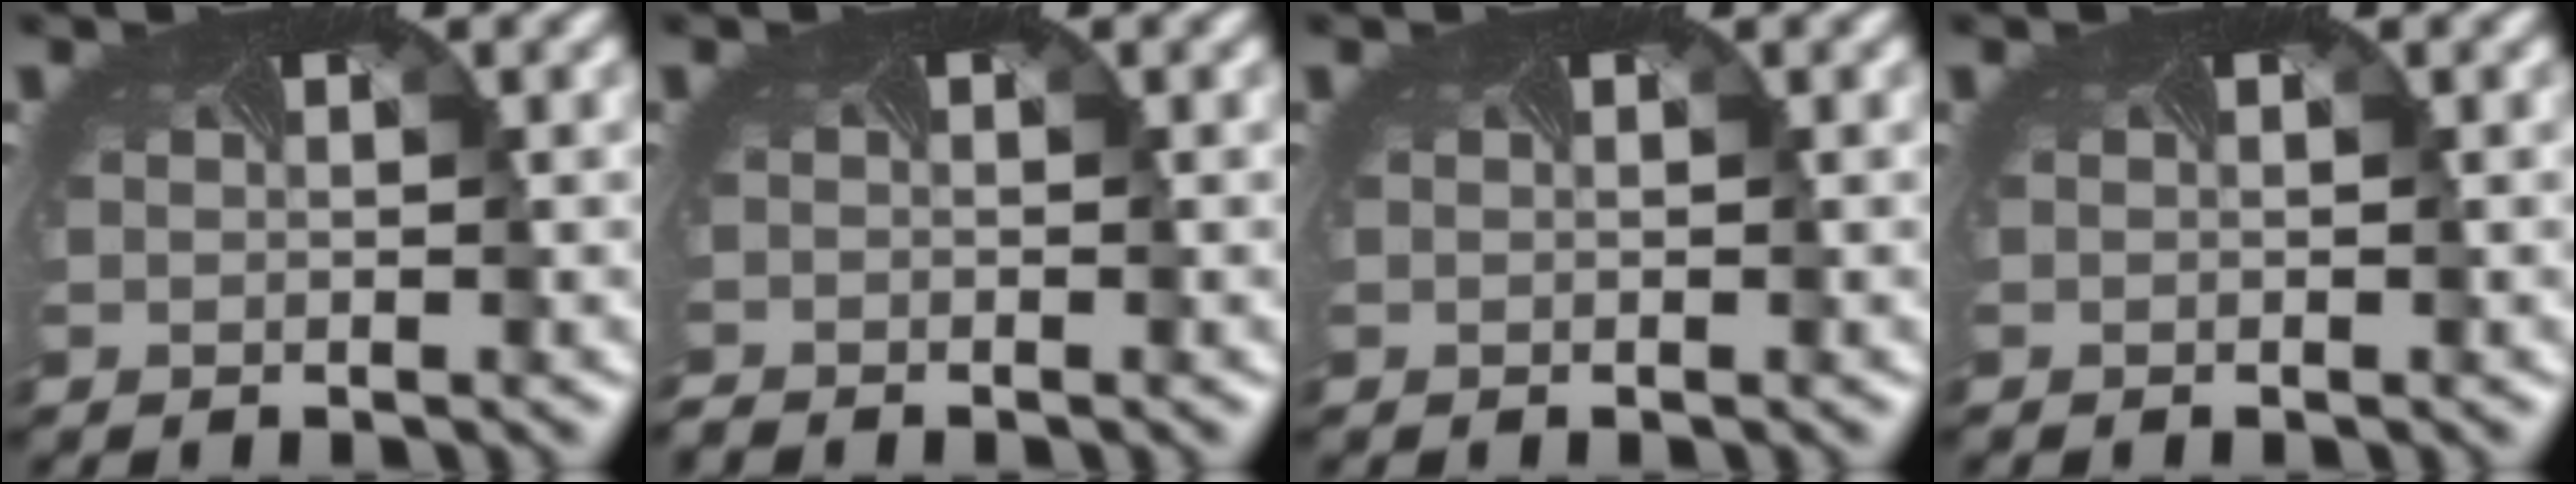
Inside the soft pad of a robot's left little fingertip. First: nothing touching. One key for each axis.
{"total": 1.2, "fx": -1.1, "fy": -0.3, "fz": -0.3, "tx": -0.007, "ty": -0.012, "tz": -0.024}
{"total": 0.0}
{"total": 0.0}